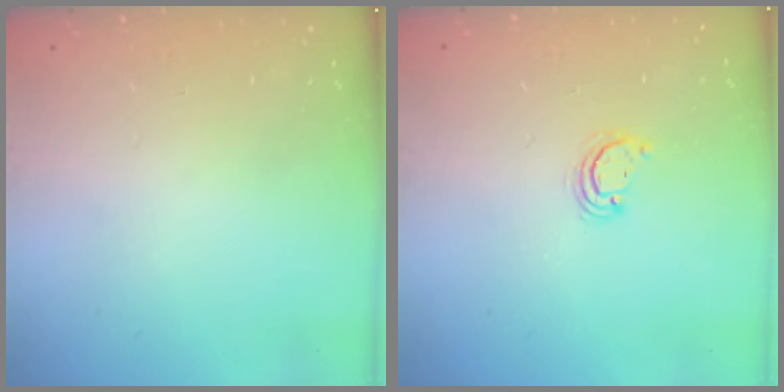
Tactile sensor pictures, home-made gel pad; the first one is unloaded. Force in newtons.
{"total": 2.6, "press": 2.6, "slide": 0.3}